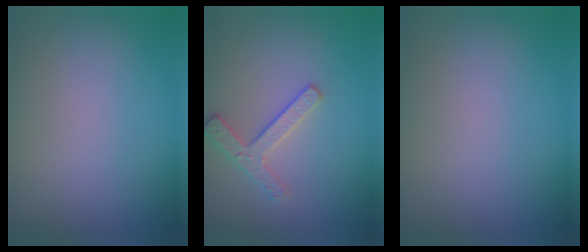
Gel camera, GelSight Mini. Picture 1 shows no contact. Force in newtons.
{"total": 2.5, "press": 2.4, "slide": 0.5}
{"total": 0.0}